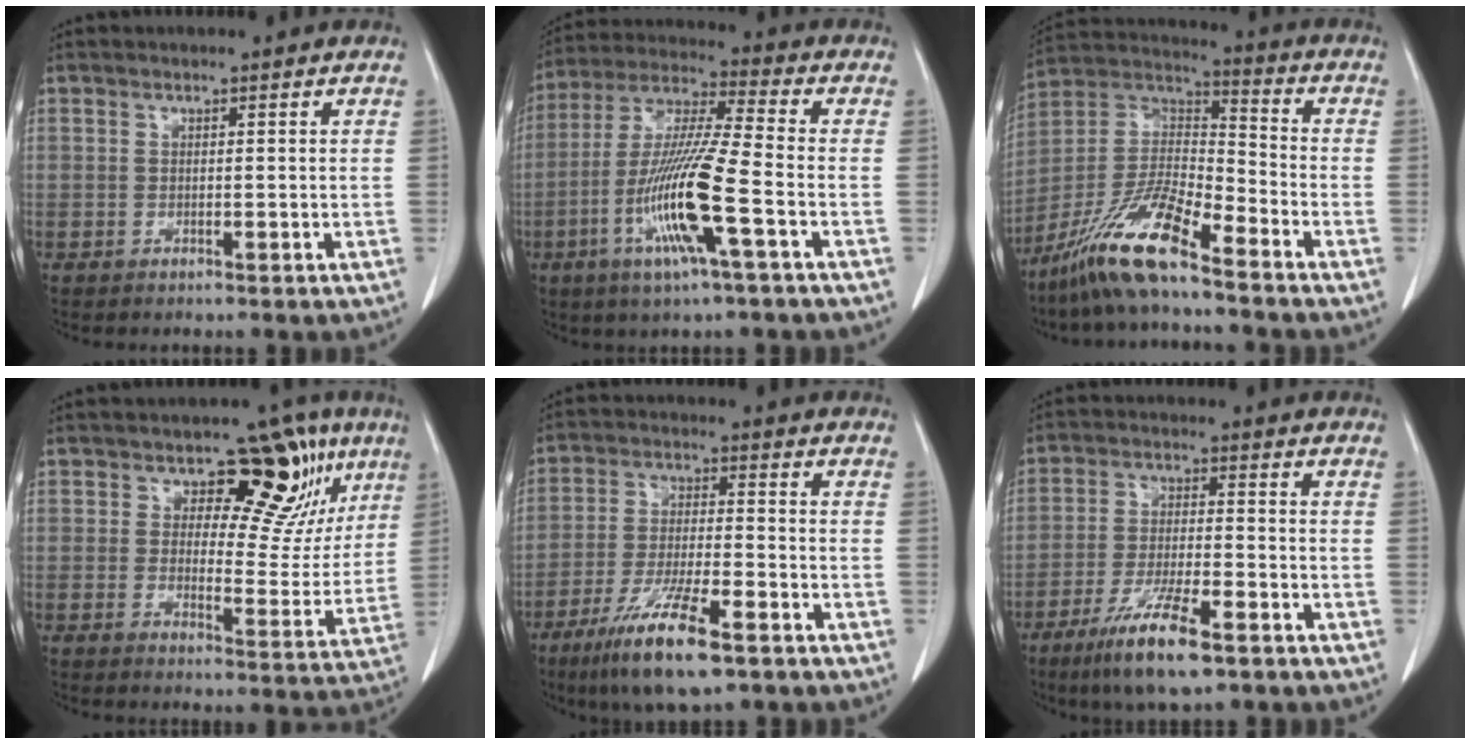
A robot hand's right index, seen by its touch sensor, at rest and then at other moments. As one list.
[{"total": 14.6, "force": [-4.9, 0.1, 13.7], "torque": [-0.281, -0.011, -0.098]}, {"total": 13.2, "force": [-9.7, 1.6, 8.9], "torque": [-0.182, 0.001, -0.183]}, {"total": 13.9, "force": [7.3, 7.2, 9.4], "torque": [-0.091, 0.008, 0.095]}, {"total": 12.1, "force": [-7.5, 1.7, 9.3], "torque": [-0.180, -0.025, -0.130]}, {"total": 10.4, "force": [-6.5, 1.4, 7.9], "torque": [-0.153, -0.023, -0.114]}]